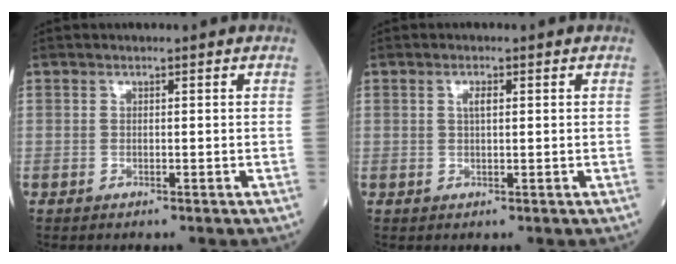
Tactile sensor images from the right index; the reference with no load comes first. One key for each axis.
{"total": 1.5, "fx": 0.5, "fy": 0.4, "fz": 1.4, "tx": -0.026, "ty": 0.001, "tz": 0.007}